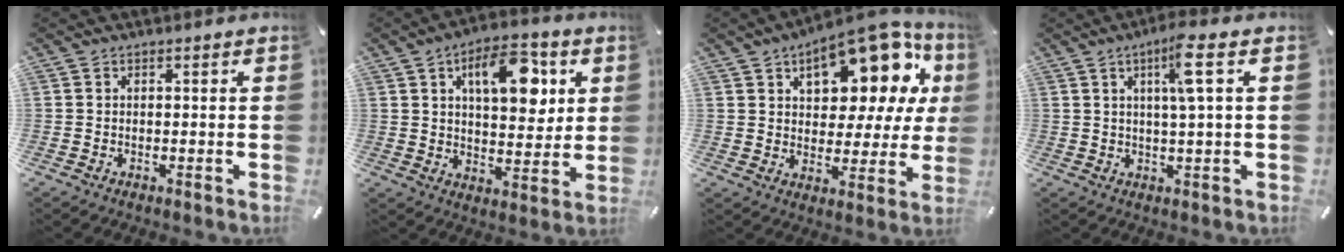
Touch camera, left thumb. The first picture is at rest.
{"total": 14.6, "force": [6.0, 7.7, 10.8], "torque": [-0.146, -0.015, 0.098]}
{"total": 17.4, "force": [10.0, 9.1, 10.9], "torque": [-0.146, -0.067, 0.168]}
{"total": 7.7, "force": [2.6, 0.4, 7.2], "torque": [-0.128, -0.005, 0.037]}